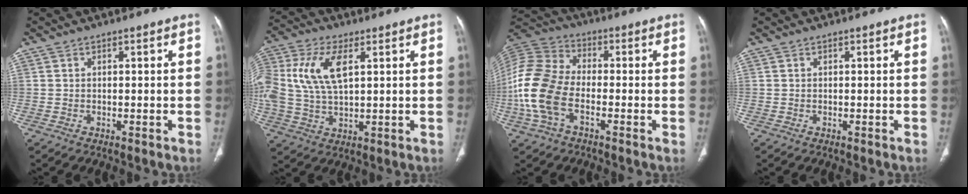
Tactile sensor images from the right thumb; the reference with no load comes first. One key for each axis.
{"total": 14.4, "fx": 3.8, "fy": 7.5, "fz": 11.7, "tx": -0.266, "ty": 0.006, "tz": 0.071}
{"total": 15.4, "fx": -4.0, "fy": 9.1, "fz": 11.7, "tx": -0.261, "ty": 0.023, "tz": -0.085}
{"total": 0.0}